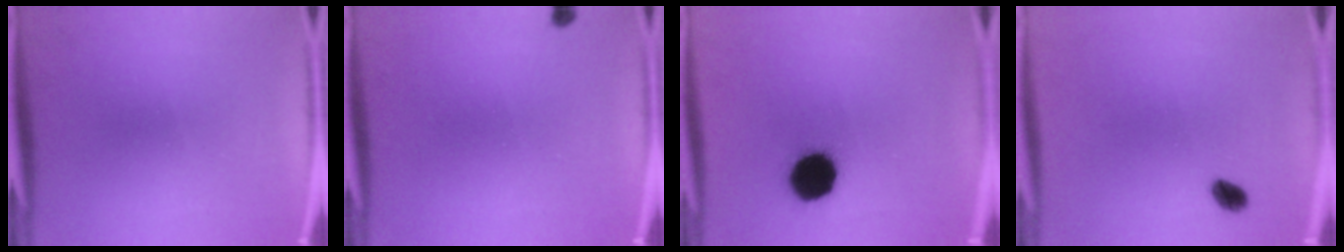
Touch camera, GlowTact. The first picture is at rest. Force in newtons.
{"total": 0.8}
{"total": 12.6}
{"total": 2.8}